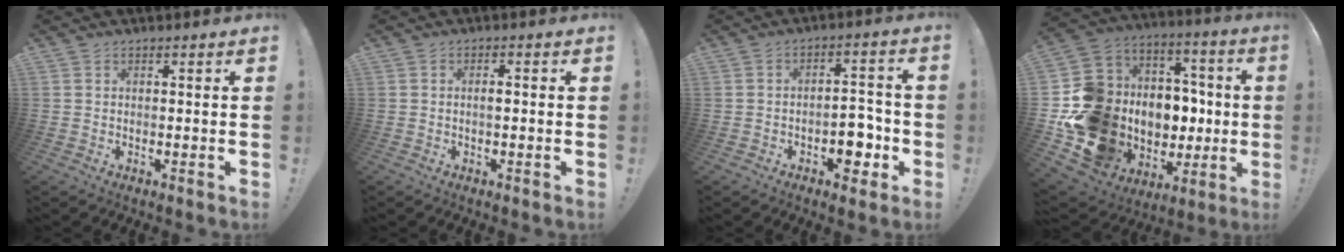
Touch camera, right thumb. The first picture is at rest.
{"total": 1.5, "force": [-0.4, 0.3, 1.4], "torque": [-0.027, 0.004, -0.009]}
{"total": 8.6, "force": [-3.3, 5.4, 5.8], "torque": [-0.063, 0.022, -0.052]}
{"total": 17.9, "force": [-2.9, 15.7, 8.2], "torque": [-0.157, -0.002, 0.017]}